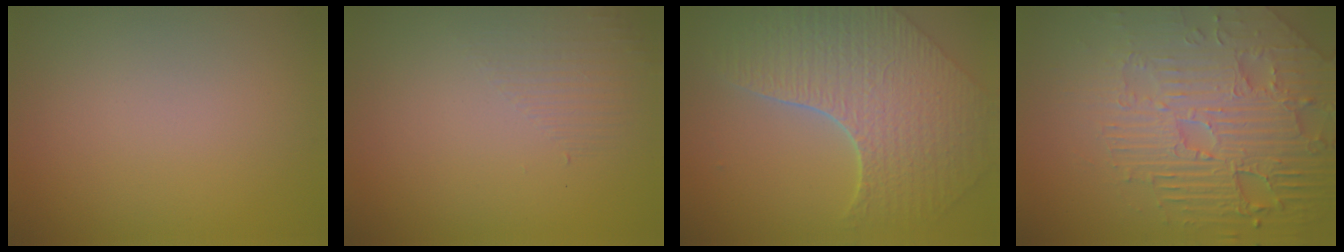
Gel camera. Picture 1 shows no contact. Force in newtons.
{"total": 1.4, "press": 0.2, "slide": 1.4}
{"total": 8.2, "press": 5.9, "slide": 5.6}
{"total": 7.4, "press": 6.0, "slide": 4.4}